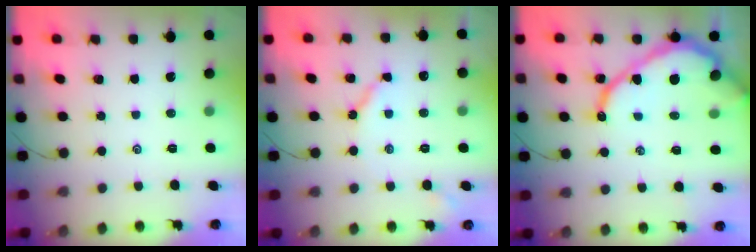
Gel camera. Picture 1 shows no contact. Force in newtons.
{"total": 5.1, "press": 5.0, "slide": 0.1}
{"total": 12.7, "press": 12.6, "slide": 1.4}